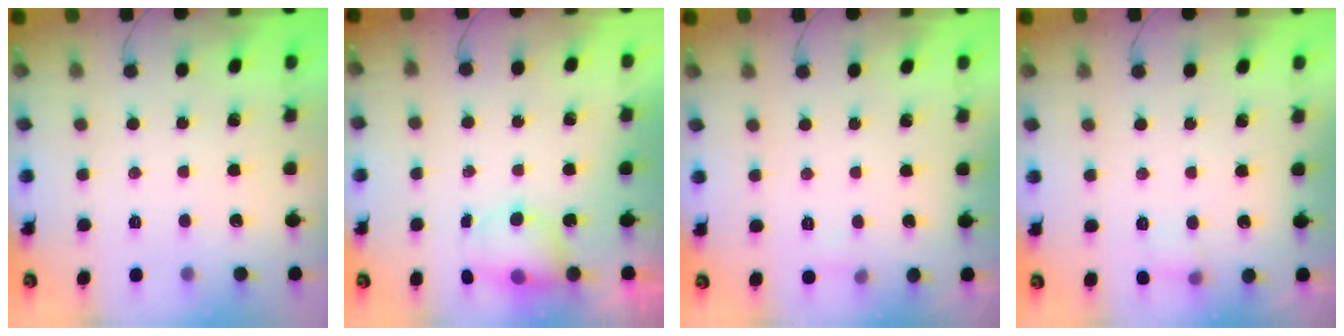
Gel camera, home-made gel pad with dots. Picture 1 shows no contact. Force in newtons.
{"total": 6.2, "press": 6.2, "slide": 0.4}
{"total": 3.4, "press": 3.2, "slide": 1.2}
{"total": 5.3, "press": 5.1, "slide": 1.4}